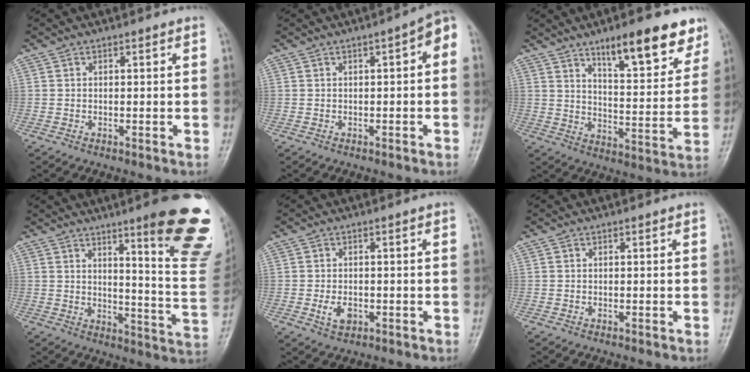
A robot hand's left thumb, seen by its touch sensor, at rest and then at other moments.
{"total": 3.9, "force": [0.0, 1.5, 3.6], "torque": [-0.035, 0.022, -0.012]}
{"total": 15.2, "force": [10.1, 4.5, 10.4], "torque": [-0.111, -0.056, 0.152]}
{"total": 21.1, "force": [11.8, 3.4, 17.2], "torque": [-0.183, -0.070, 0.153]}
{"total": 3.1, "force": [-1.0, 2.0, 2.1], "torque": [-0.040, 0.005, -0.014]}
{"total": 0.0}